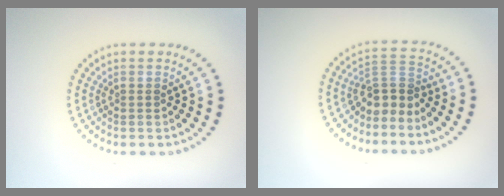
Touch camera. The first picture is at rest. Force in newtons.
{"total": 3.0, "press": 2.1, "slide": 2.1}